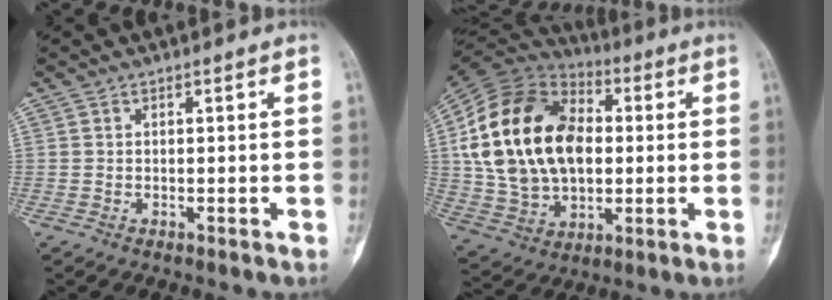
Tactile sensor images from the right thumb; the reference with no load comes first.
{"total": 26.4, "force": [2.8, 17.5, 19.5], "torque": [-0.361, 0.010, 0.055]}